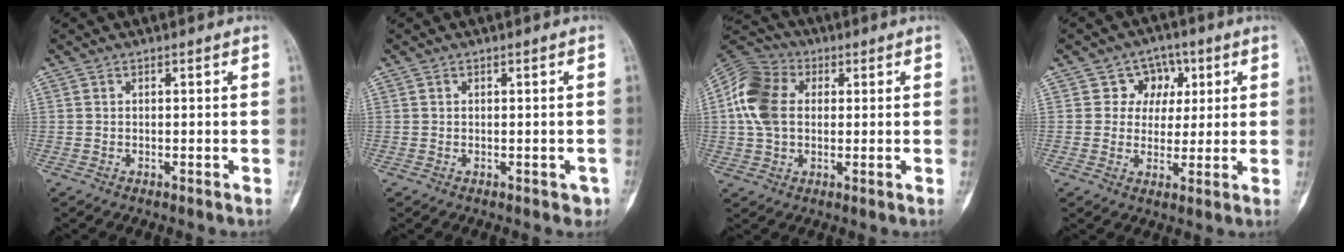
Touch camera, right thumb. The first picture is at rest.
{"total": 1.2, "force": [-0.4, 0.9, 0.7], "torque": [0.007, 0.003, -0.004]}
{"total": 12.1, "force": [1.7, 8.8, 8.2], "torque": [-0.162, 0.019, 0.022]}
{"total": 6.6, "force": [2.2, 6.0, 1.9], "torque": [0.020, 0.003, 0.028]}